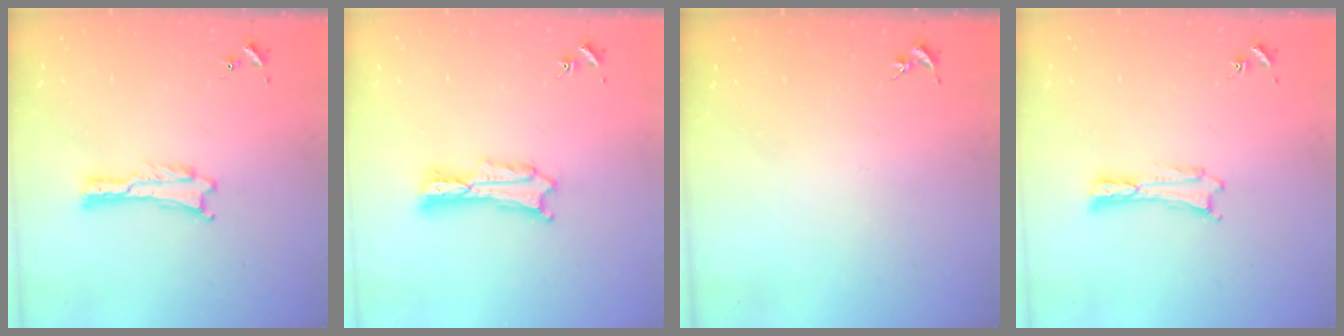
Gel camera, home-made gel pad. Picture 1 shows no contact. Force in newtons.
{"total": 2.7, "press": 2.7, "slide": 0.3}
{"total": 0.0}
{"total": 0.0}